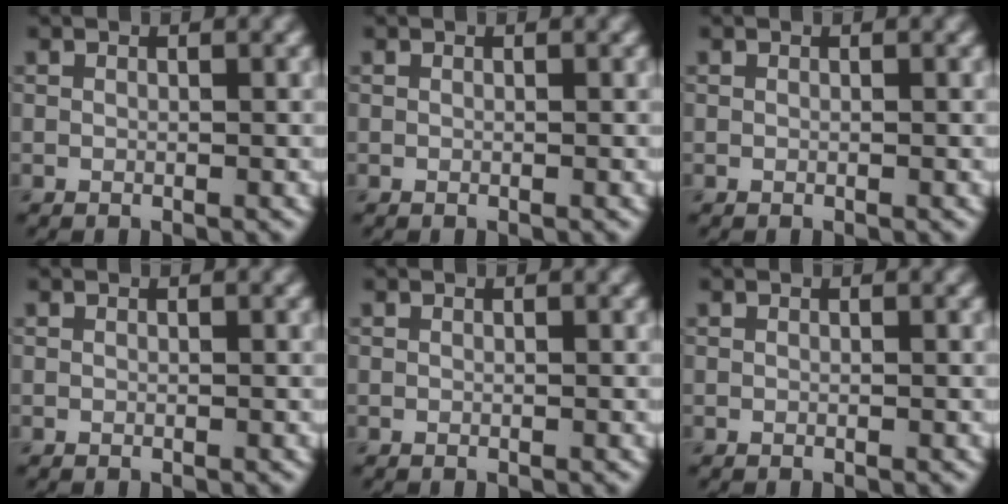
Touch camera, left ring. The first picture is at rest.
{"total": 0.0}
{"total": 0.0}
{"total": 0.0}
{"total": 0.0}
{"total": 0.0}